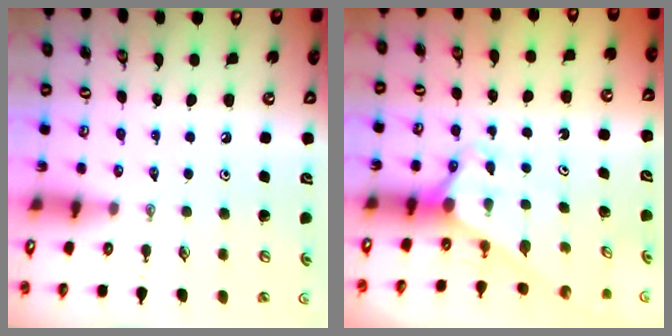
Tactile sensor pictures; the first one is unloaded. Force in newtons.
{"total": 3.0, "press": 3.0, "slide": 0.0}